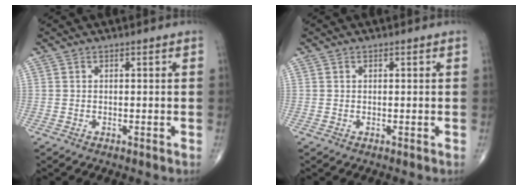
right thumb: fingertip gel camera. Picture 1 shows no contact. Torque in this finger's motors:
{"motor_torque": [-0.08, -0.01, 0.16, 0.21, 0.02]}